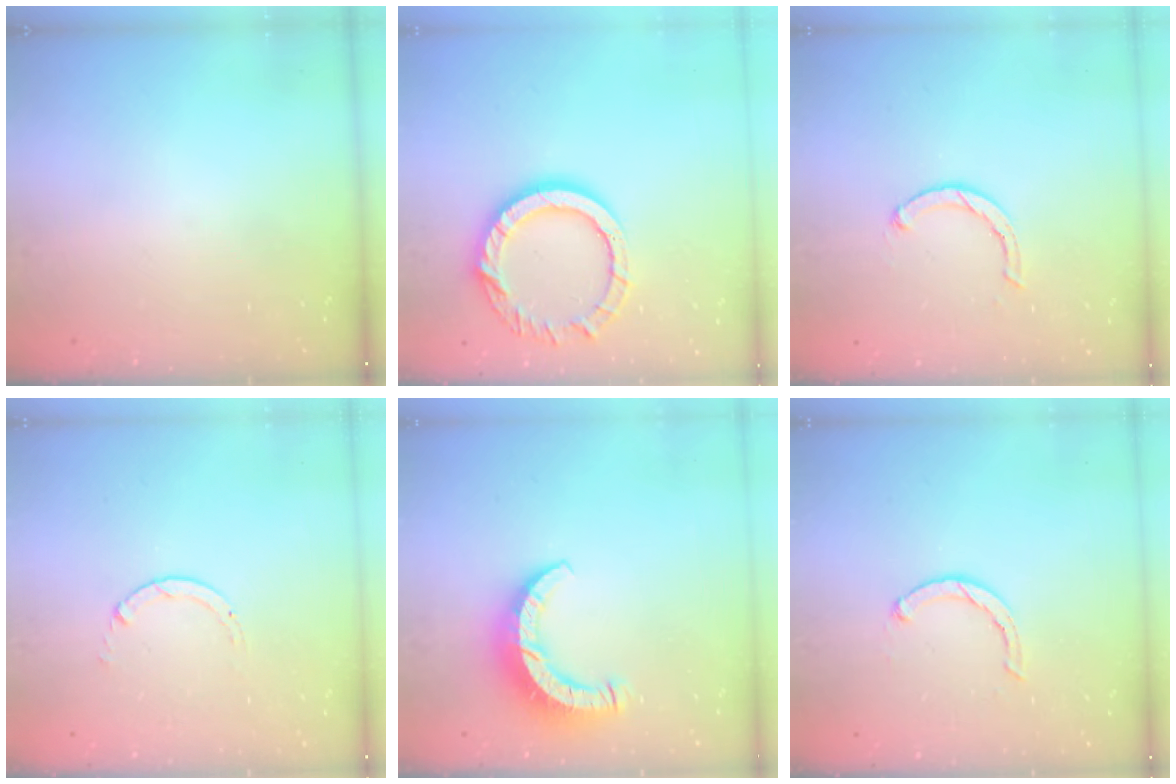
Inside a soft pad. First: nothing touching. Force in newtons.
{"total": 13.3, "press": 13.3, "slide": 1.3}
{"total": 3.1, "press": 3.0, "slide": 0.6}
{"total": 0.6, "press": 0.5, "slide": 0.1}
{"total": 9.4, "press": 9.3, "slide": 0.9}
{"total": 2.5, "press": 2.5, "slide": 0.4}